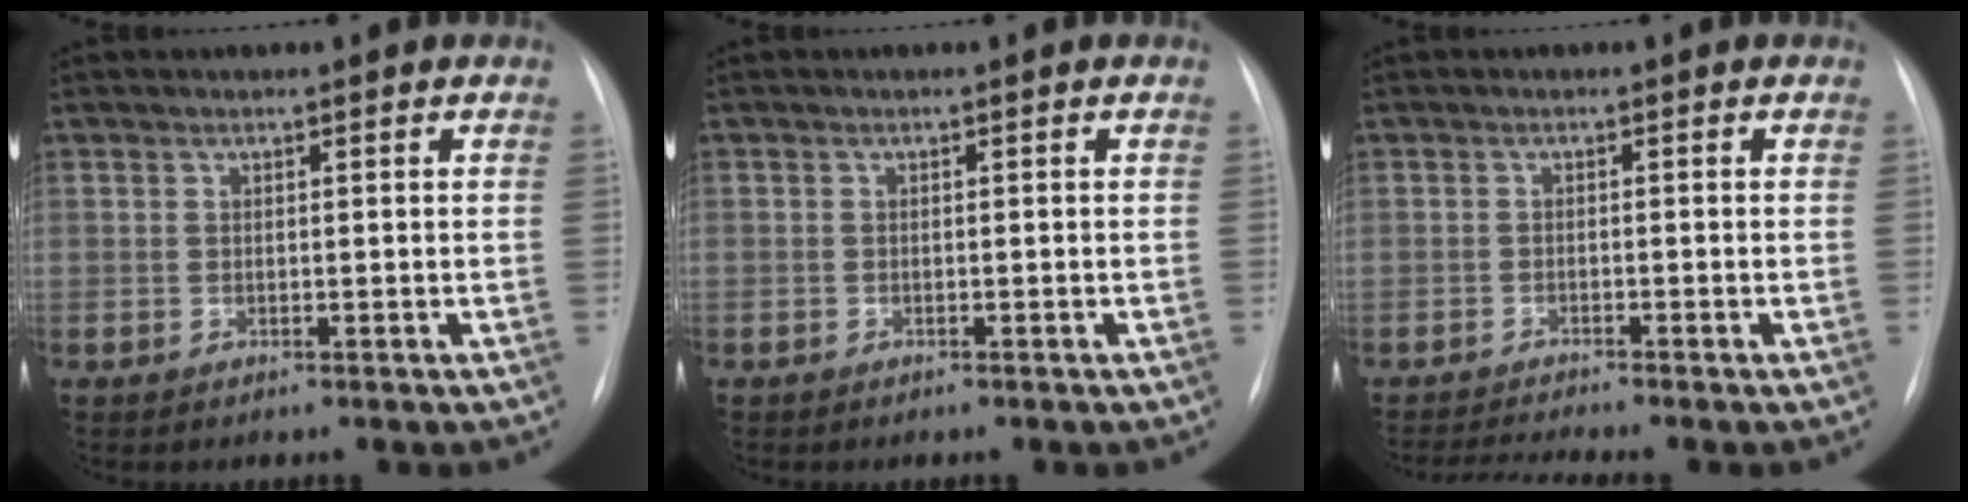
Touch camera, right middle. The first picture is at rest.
{"total": 0.6, "force": [-0.4, 0.4, 0.0], "torque": [-0.006, 0.004, -0.008]}
{"total": 3.9, "force": [-3.5, -1.4, 1.0], "torque": [-0.023, -0.015, -0.062]}